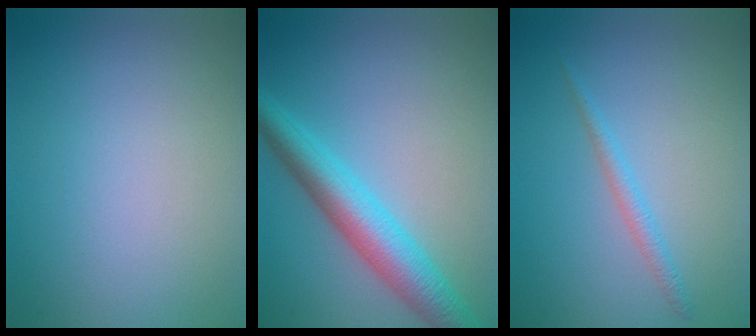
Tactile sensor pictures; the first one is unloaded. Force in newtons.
{"total": 5.8, "press": 5.8, "slide": 0.1}
{"total": 1.4, "press": 1.4, "slide": 0.0}